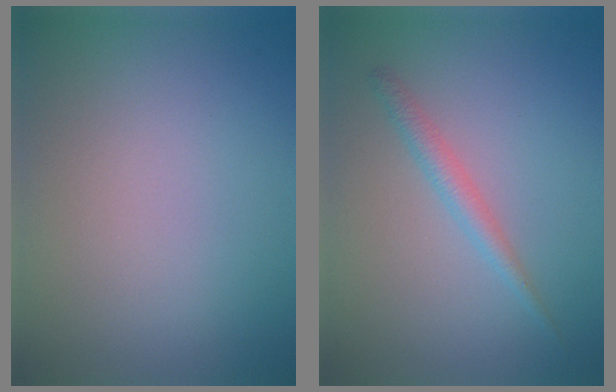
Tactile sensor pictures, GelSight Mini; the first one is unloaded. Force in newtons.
{"total": 1.7, "press": 1.7, "slide": 0.1}